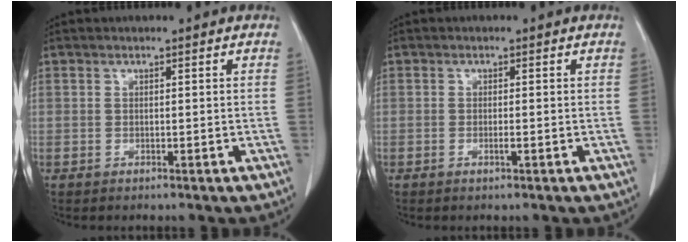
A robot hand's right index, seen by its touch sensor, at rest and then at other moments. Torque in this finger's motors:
{"motor_torque": [-0.07, -0.16, 0.00, 0.01]}